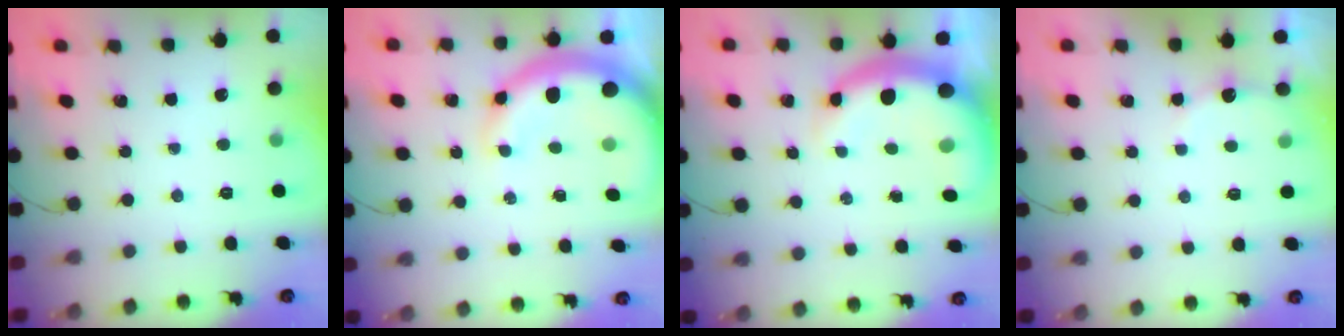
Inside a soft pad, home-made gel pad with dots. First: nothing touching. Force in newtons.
{"total": 12.2, "press": 11.9, "slide": 2.5}
{"total": 8.1, "press": 7.9, "slide": 1.7}
{"total": 2.8, "press": 2.6, "slide": 0.8}